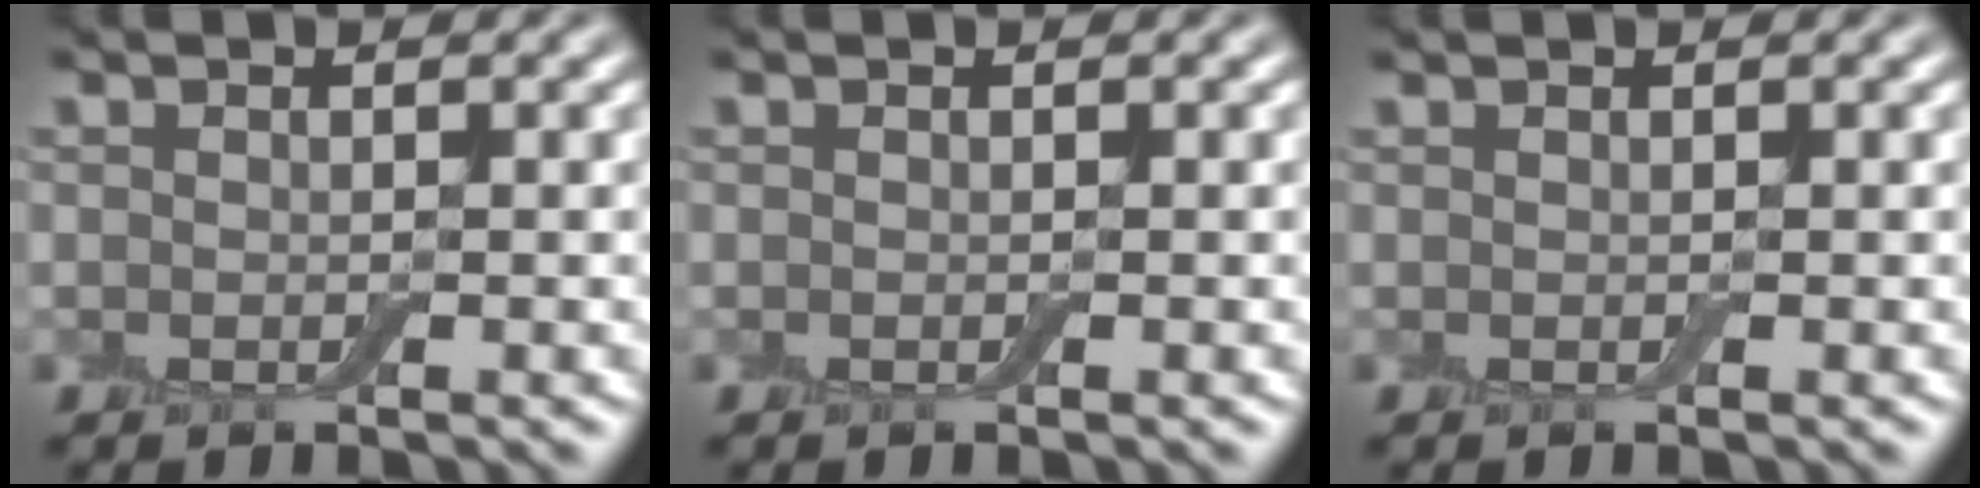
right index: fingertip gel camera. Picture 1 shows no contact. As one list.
[{"total": 0.0}, {"total": 0.0}]